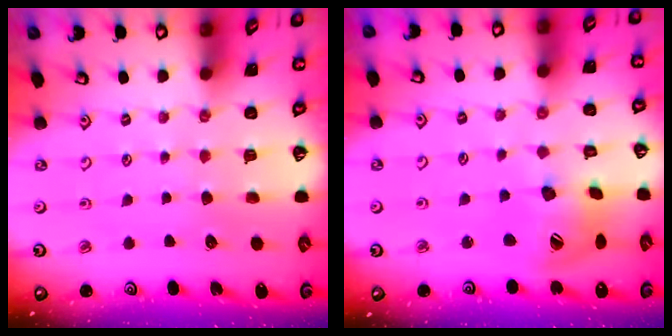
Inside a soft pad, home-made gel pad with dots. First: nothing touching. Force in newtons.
{"total": 13.6, "press": 13.5, "slide": 1.3}